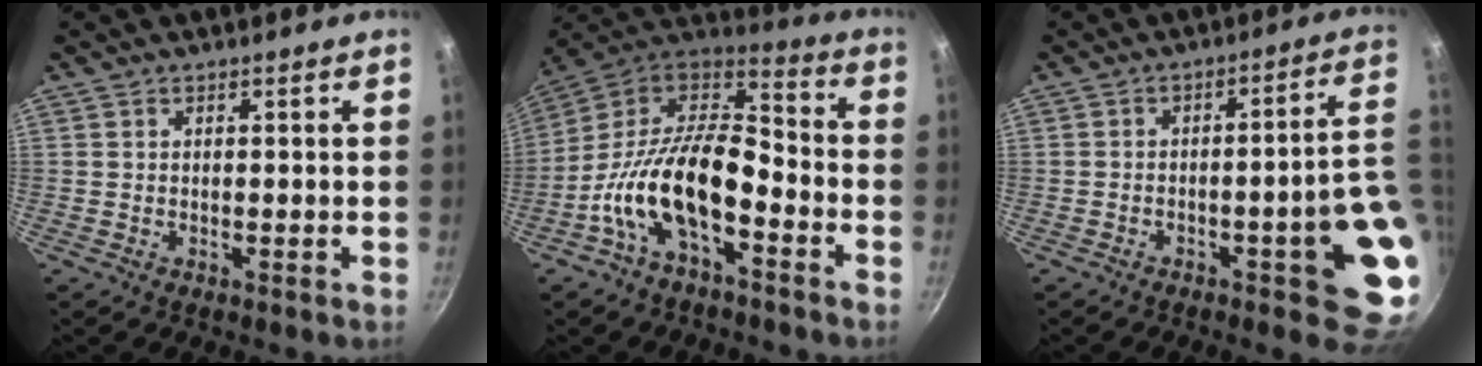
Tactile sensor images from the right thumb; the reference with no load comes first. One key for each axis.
{"total": 19.1, "fx": -6.8, "fy": 9.6, "fz": 15.1, "tx": -0.266, "ty": 0.062, "tz": -0.147}
{"total": 15.3, "fx": -3.4, "fy": 3.9, "fz": 14.4, "tx": -0.138, "ty": 0.020, "tz": -0.042}